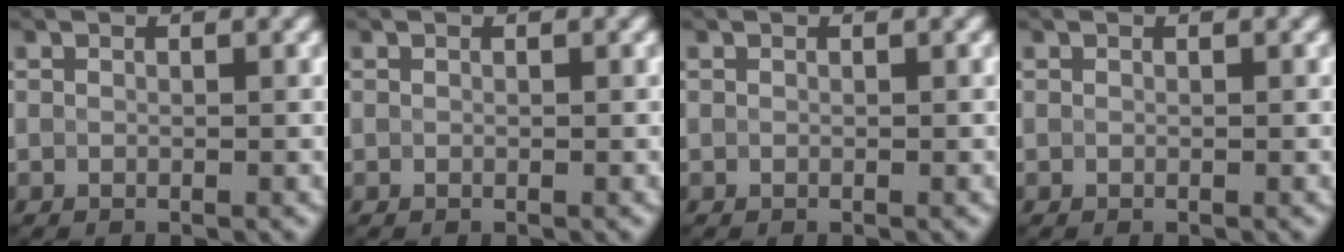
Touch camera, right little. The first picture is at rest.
{"total": 0.0}
{"total": 0.0}
{"total": 0.0}